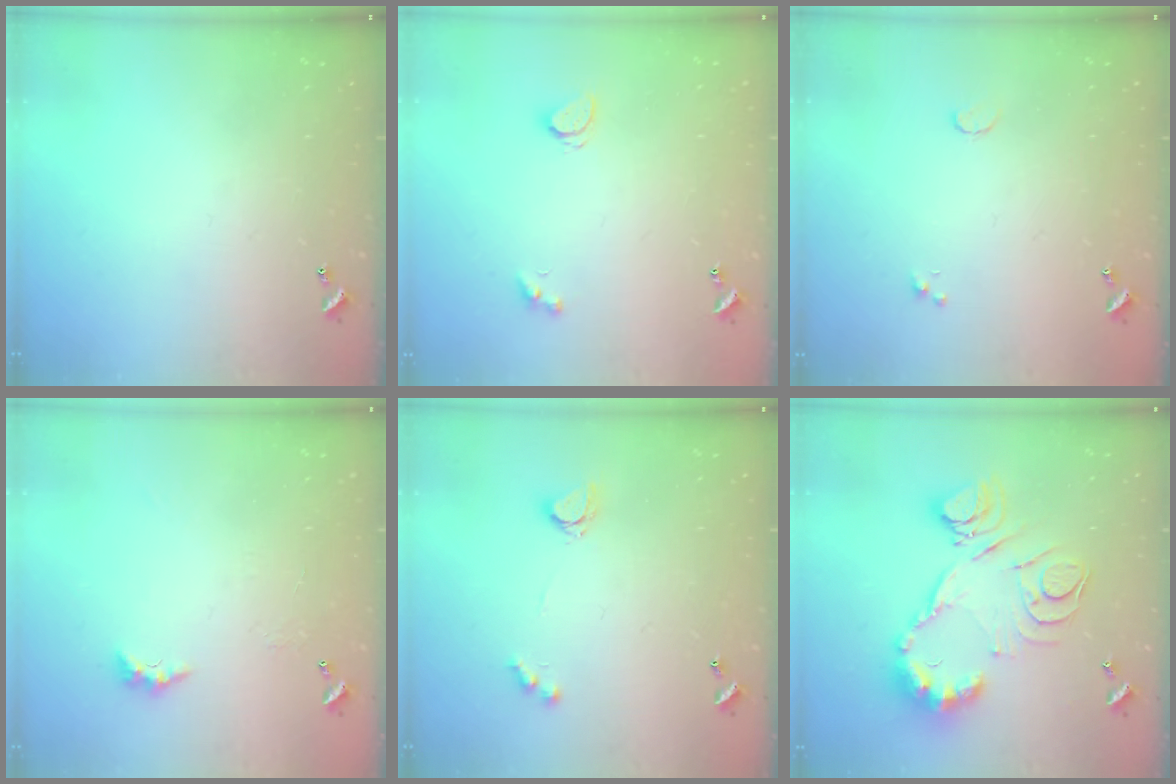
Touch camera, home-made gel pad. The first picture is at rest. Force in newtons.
{"total": 2.1, "press": 2.0, "slide": 0.4}
{"total": 0.5, "press": 0.4, "slide": 0.3}
{"total": 3.0, "press": 2.9, "slide": 0.7}
{"total": 4.0, "press": 4.0, "slide": 0.3}
{"total": 21.4, "press": 21.4, "slide": 1.9}